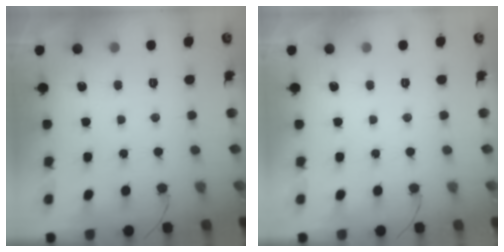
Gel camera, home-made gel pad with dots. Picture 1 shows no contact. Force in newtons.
{"total": 0.0}